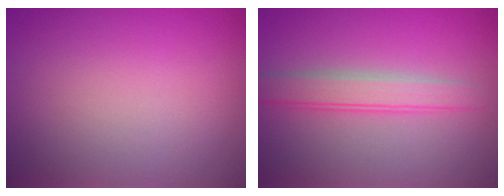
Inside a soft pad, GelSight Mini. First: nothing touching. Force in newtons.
{"total": 2.8, "press": 2.8, "slide": 0.1}